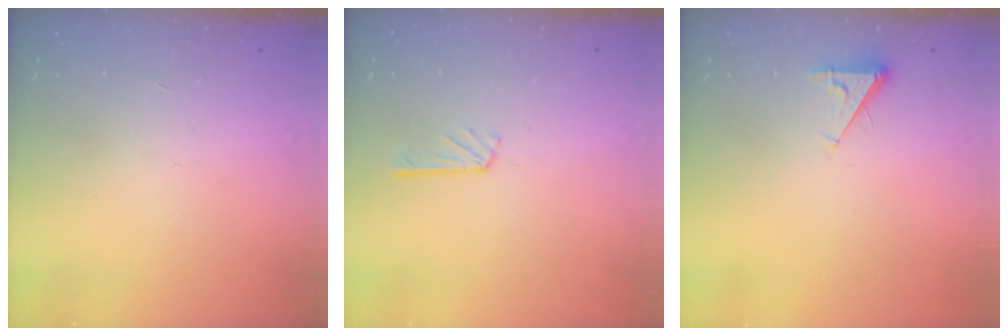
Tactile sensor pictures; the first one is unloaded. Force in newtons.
{"total": 4.6, "press": 4.5, "slide": 0.4}
{"total": 3.0, "press": 3.0, "slide": 0.6}